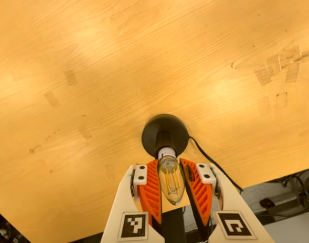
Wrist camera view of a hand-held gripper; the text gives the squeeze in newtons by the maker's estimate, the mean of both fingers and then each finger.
{"total": 14.6, "left": 14.4, "right": 14.8}